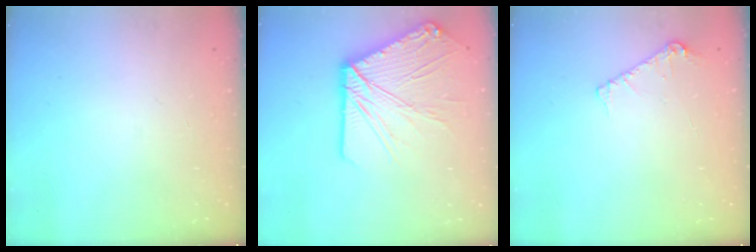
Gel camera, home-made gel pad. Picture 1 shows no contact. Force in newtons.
{"total": 19.3, "press": 19.2, "slide": 2.3}
{"total": 6.8, "press": 6.7, "slide": 1.0}